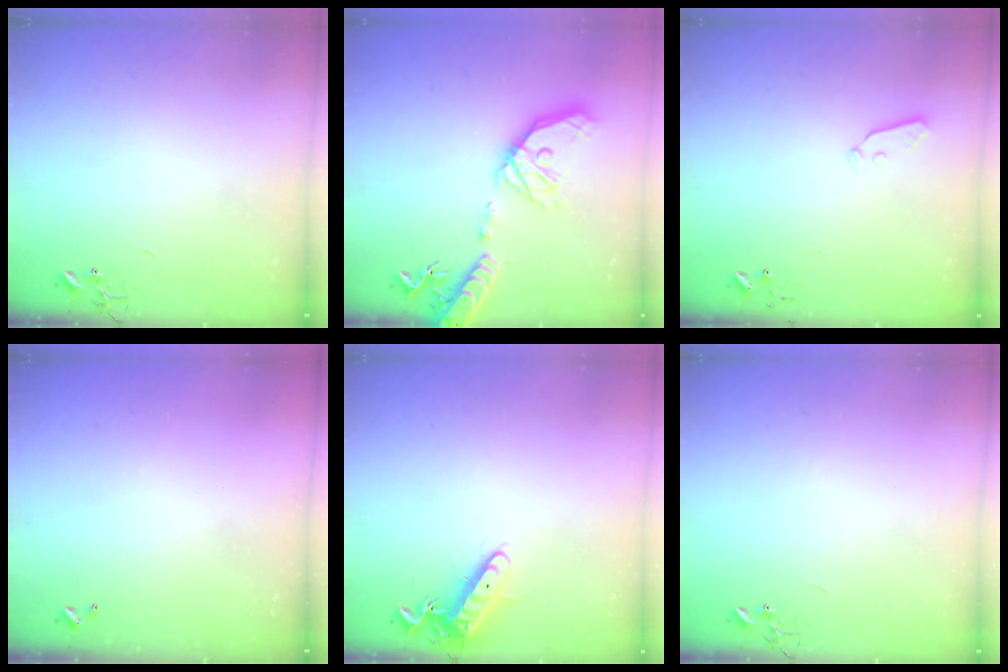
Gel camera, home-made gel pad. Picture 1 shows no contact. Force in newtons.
{"total": 22.7, "press": 22.4, "slide": 3.8}
{"total": 3.6, "press": 3.6, "slide": 0.6}
{"total": 0.0}
{"total": 12.7, "press": 12.6, "slide": 1.5}
{"total": 0.0}